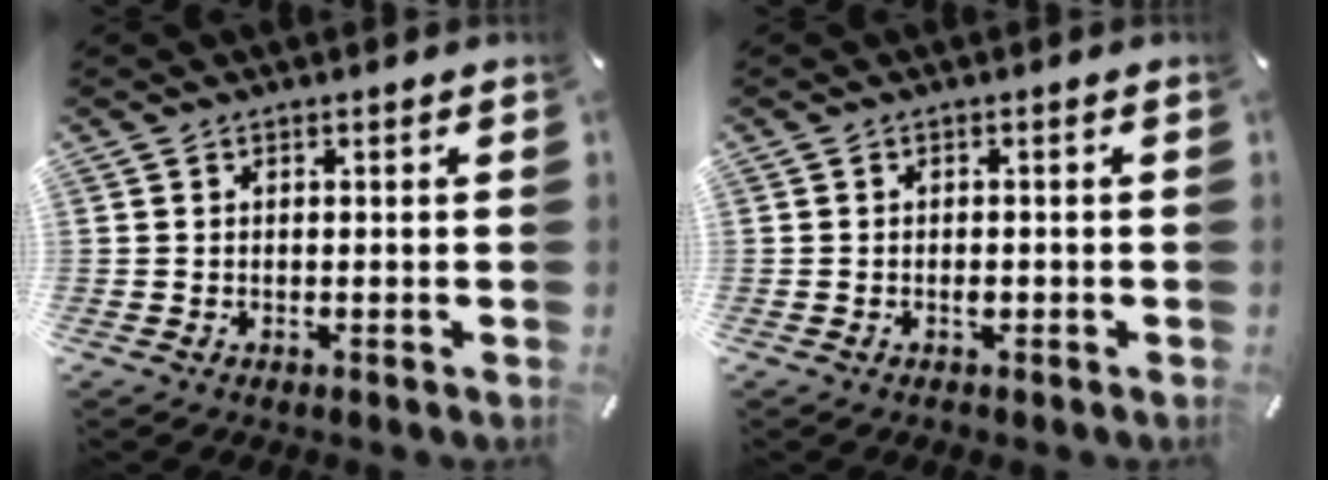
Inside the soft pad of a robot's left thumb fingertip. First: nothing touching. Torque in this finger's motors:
{"motor_torque": [-0.03, 0.03, -0.06, 0.06, 0.00]}